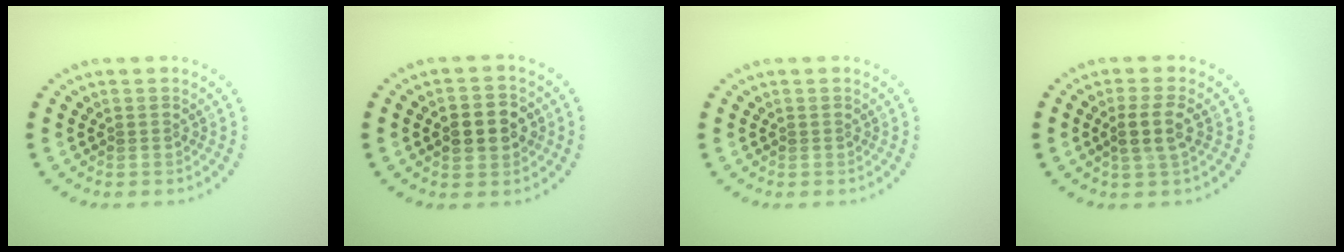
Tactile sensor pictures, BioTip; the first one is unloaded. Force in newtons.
{"total": 3.5, "press": 3.5, "slide": 0.2}
{"total": 0.0}
{"total": 2.5, "press": 2.2, "slide": 1.1}